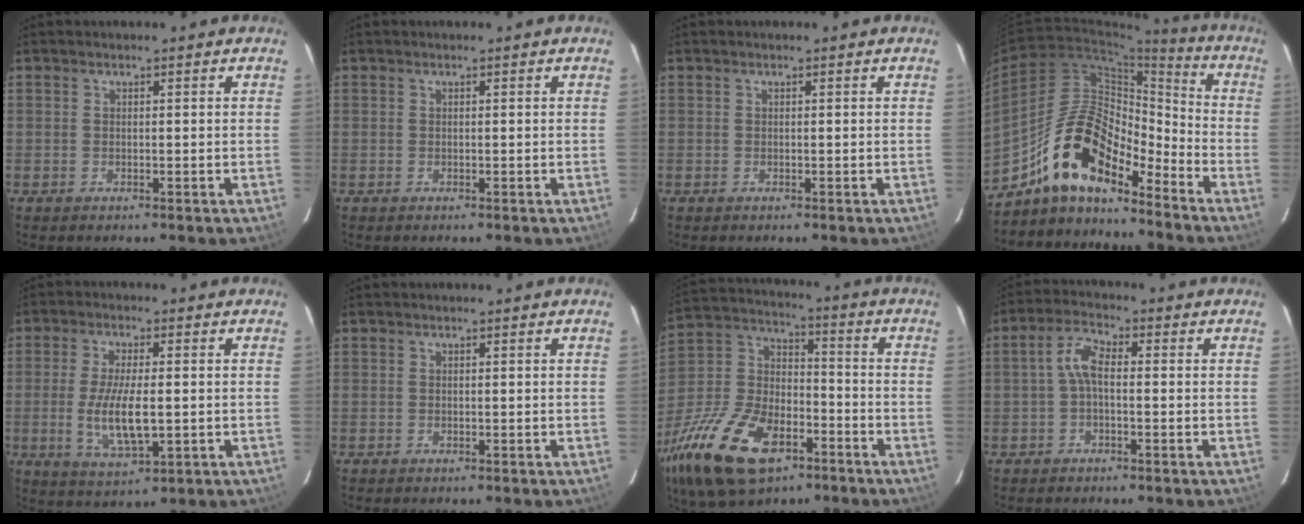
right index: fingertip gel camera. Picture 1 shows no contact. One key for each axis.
{"total": 0.0}
{"total": 0.0}
{"total": 15.8, "fx": -12.0, "fy": 5.5, "fz": 8.6, "tx": -0.157, "ty": 0.021, "tz": -0.228}
{"total": 9.4, "fx": -1.3, "fy": 3.0, "fz": 8.8, "tx": -0.172, "ty": -0.015, "tz": -0.018}
{"total": 0.0}
{"total": 28.3, "fx": -15.0, "fy": 15.6, "fz": 18.1, "tx": -0.407, "ty": -0.013, "tz": -0.259}
{"total": 4.1, "fx": -0.6, "fy": 1.8, "fz": 3.7, "tx": -0.081, "ty": 0.018, "tz": -0.014}